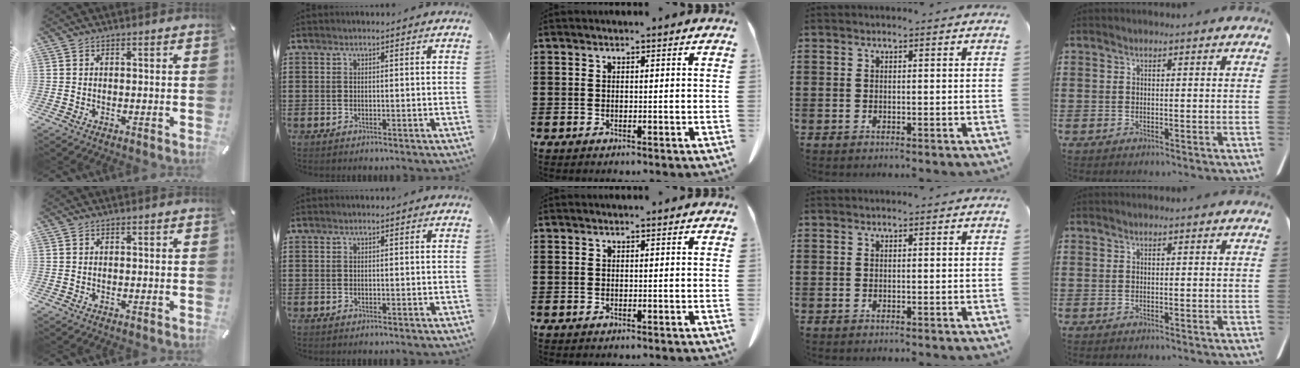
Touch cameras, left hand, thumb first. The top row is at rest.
{}